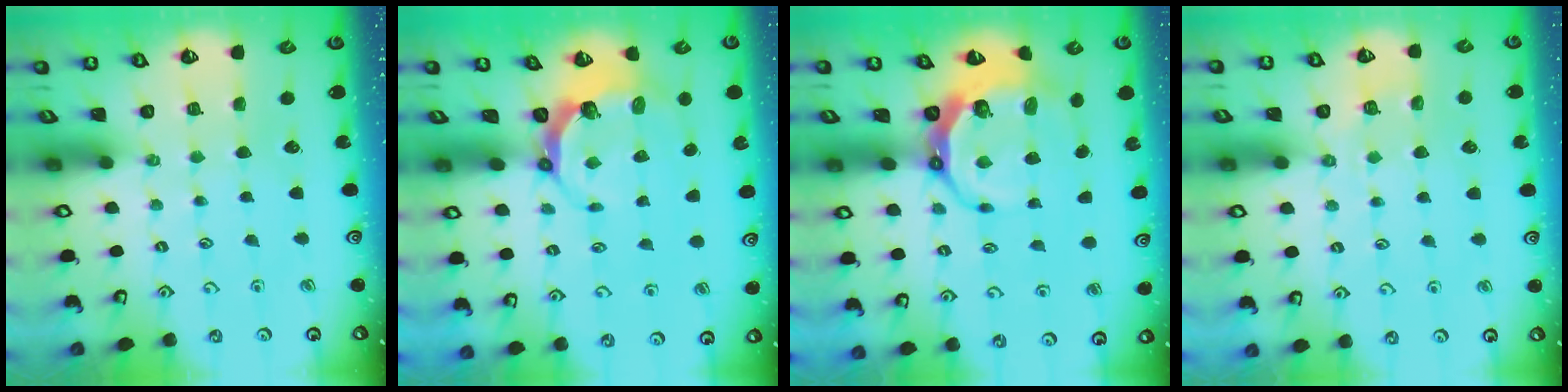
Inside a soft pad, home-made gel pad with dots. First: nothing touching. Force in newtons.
{"total": 5.8, "press": 4.7, "slide": 3.4}
{"total": 7.9, "press": 6.8, "slide": 4.0}
{"total": 3.0, "press": 2.6, "slide": 1.5}